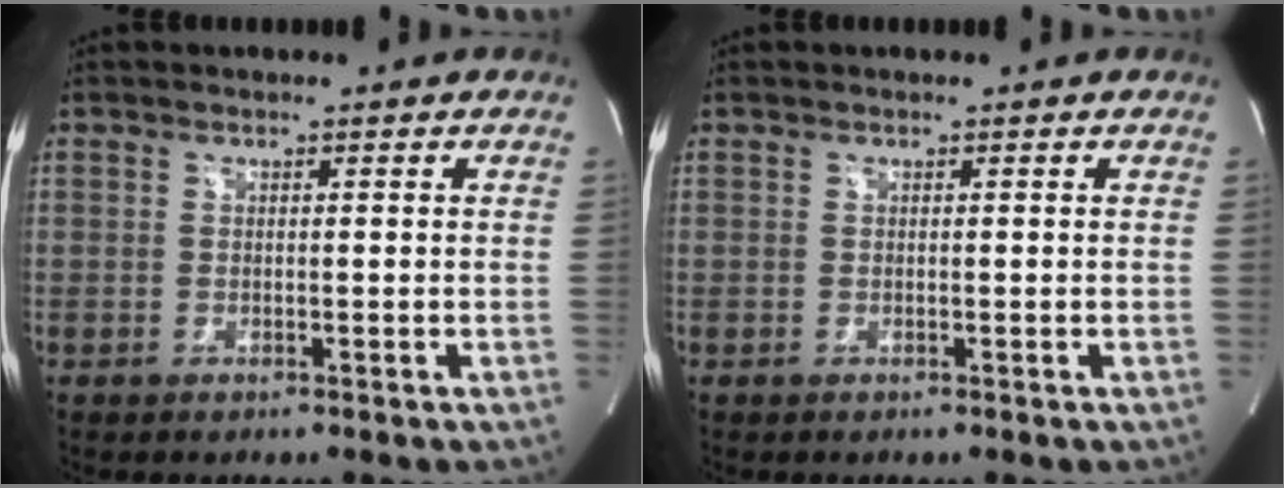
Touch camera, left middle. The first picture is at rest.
{"total": 0.0}